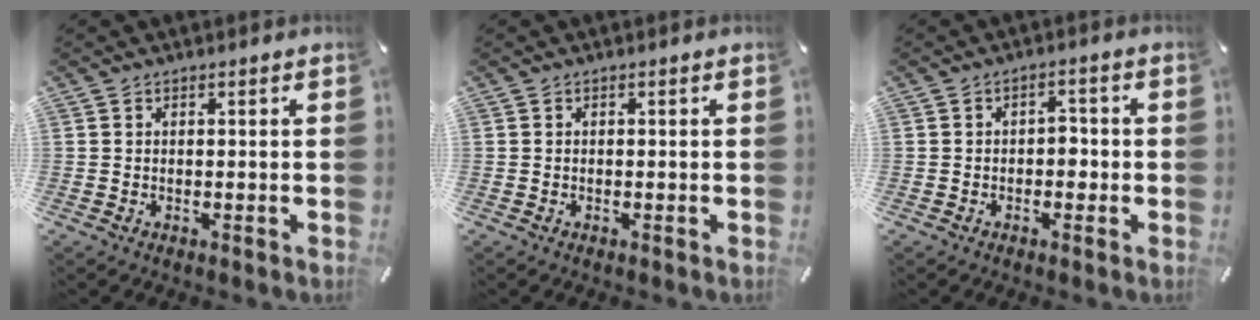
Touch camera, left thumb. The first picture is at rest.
{"total": 0.0}
{"total": 2.8, "force": [-0.8, 1.9, 2.0], "torque": [-0.039, 0.010, -0.018]}